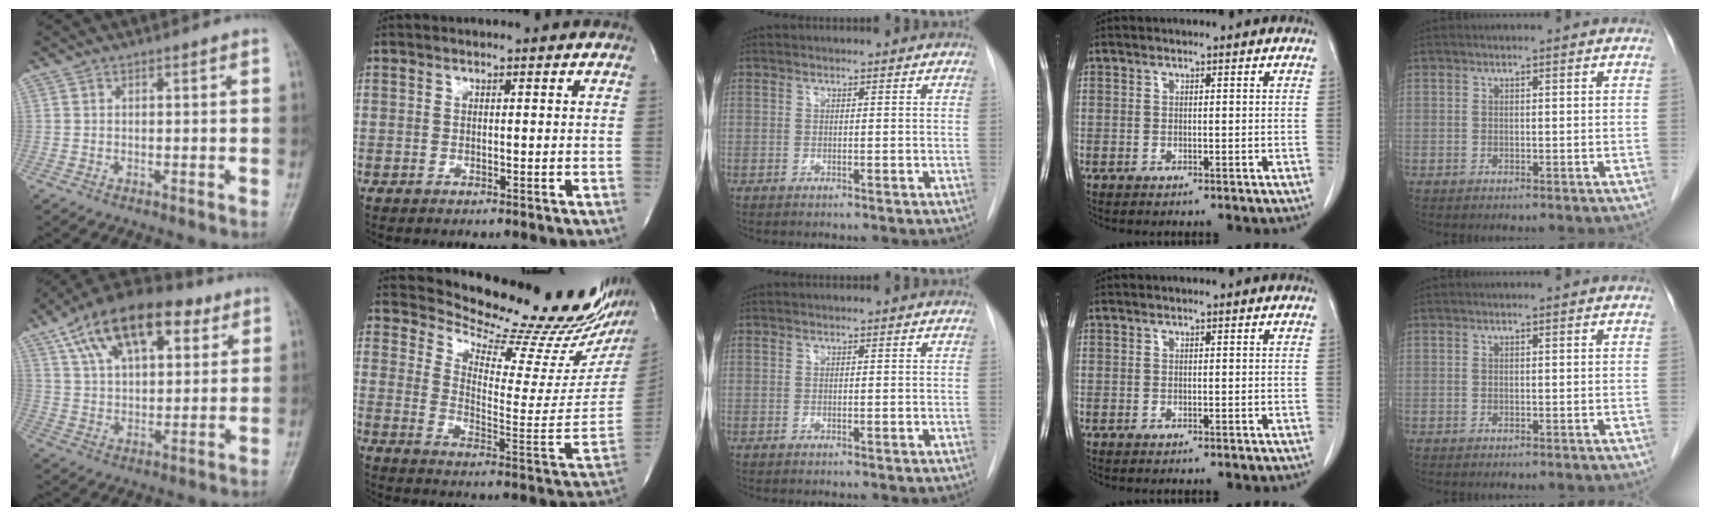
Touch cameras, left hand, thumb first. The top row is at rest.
{"thumb": {"total": 19.9, "force": [9.8, 10.4, 13.9], "torque": [-0.209, -0.002, 0.168]}, "index": {"total": 22.3, "force": [20.9, 2.2, 7.5], "torque": [-0.114, -0.112, 0.260]}}